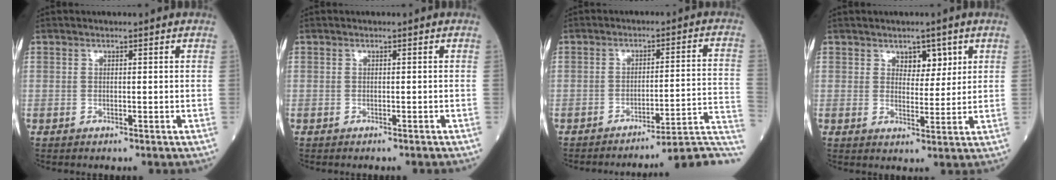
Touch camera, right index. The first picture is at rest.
{"total": 0.8, "force": [-0.8, 0.0, 0.3], "torque": [-0.002, 0.000, -0.013]}
{"total": 11.6, "force": [-10.6, -1.7, 4.3], "torque": [-0.016, 0.018, -0.137]}
{"total": 3.8, "force": [2.0, 2.1, 2.3], "torque": [-0.026, 0.001, 0.032]}